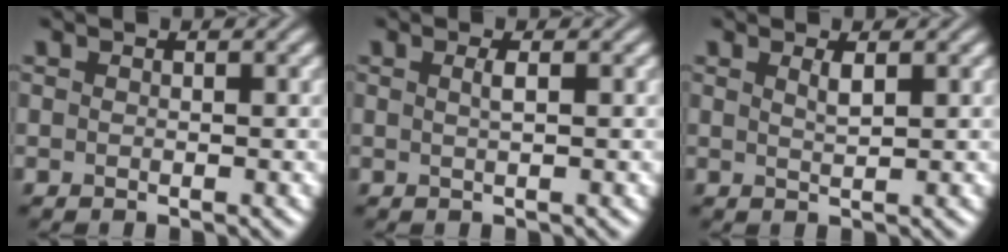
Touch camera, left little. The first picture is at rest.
{"total": 1.2, "force": [0.3, 0.3, 1.1], "torque": [-0.018, 0.004, 0.003]}
{"total": 1.3, "force": [0.7, 0.3, 1.1], "torque": [-0.017, 0.001, 0.011]}